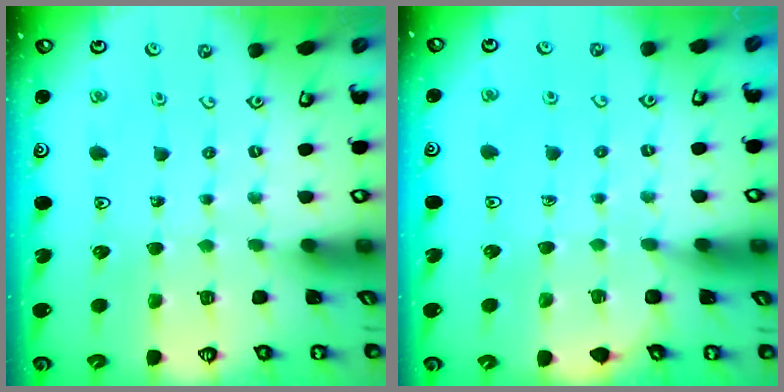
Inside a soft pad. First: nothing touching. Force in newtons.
{"total": 5.7, "press": 5.6, "slide": 0.6}